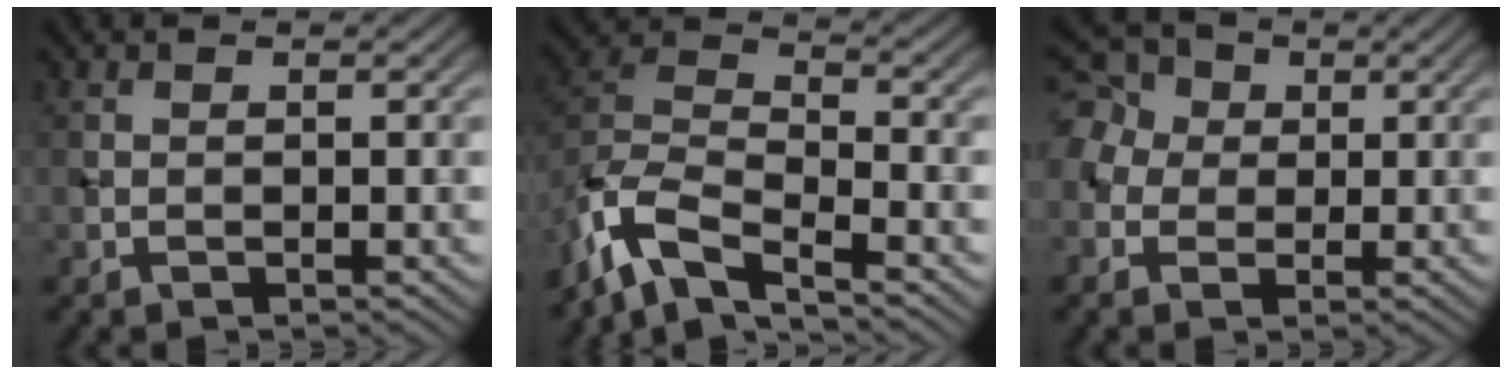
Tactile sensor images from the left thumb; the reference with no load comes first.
{"total": 9.0, "force": [-6.7, 2.8, 5.4], "torque": [-0.117, -0.003, -0.151]}
{"total": 6.9, "force": [1.2, 5.9, 3.4], "torque": [-0.104, 0.024, 0.002]}